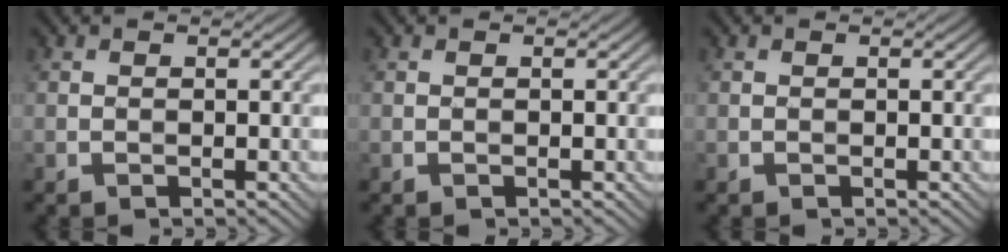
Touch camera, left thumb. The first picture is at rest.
{"total": 0.0}
{"total": 0.0}